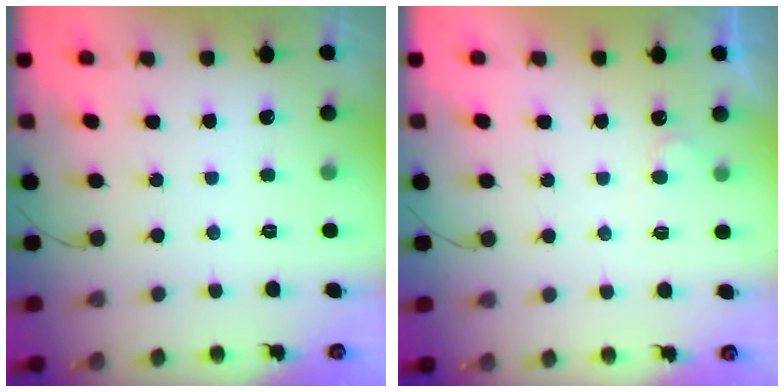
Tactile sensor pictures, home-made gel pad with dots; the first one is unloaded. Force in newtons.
{"total": 3.7, "press": 3.6, "slide": 0.3}